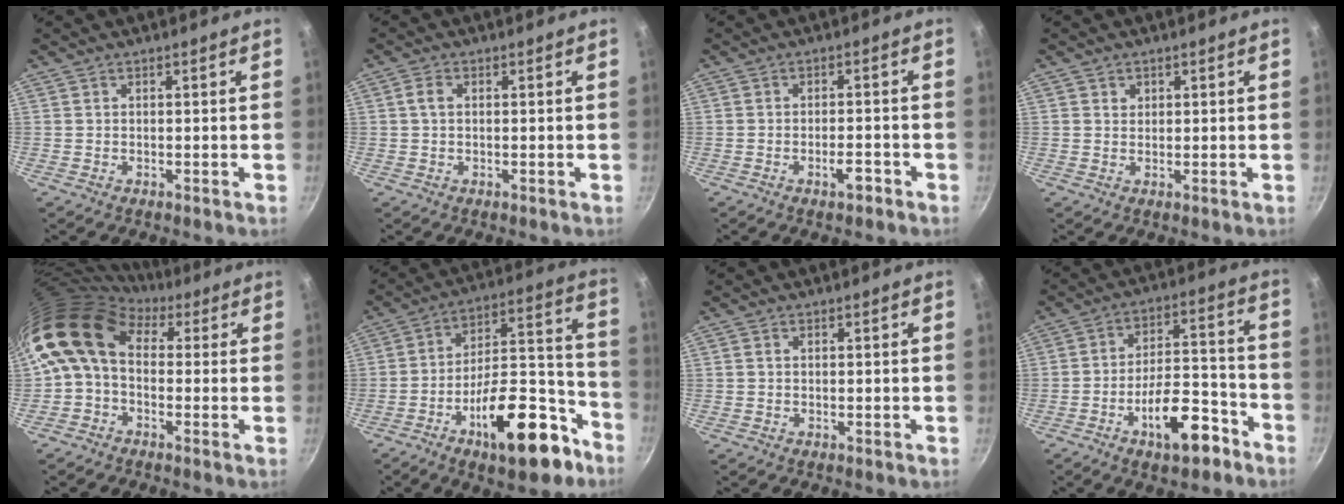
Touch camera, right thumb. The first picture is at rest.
{"total": 2.1, "force": [0.3, 1.4, 1.5], "torque": [-0.029, 0.006, 0.005]}
{"total": 3.3, "force": [-1.9, 1.2, 2.4], "torque": [-0.029, 0.016, -0.029]}
{"total": 1.5, "force": [0.6, 1.3, 0.4], "torque": [-0.001, 0.001, 0.009]}
{"total": 12.5, "force": [1.4, 9.2, 8.3], "torque": [-0.152, 0.027, -0.002]}
{"total": 21.4, "force": [-11.7, 8.8, 15.7], "torque": [-0.186, 0.093, -0.176]}
{"total": 0.6, "force": [0.2, 0.4, 0.4], "torque": [-0.007, 0.003, 0.003]}
{"total": 13.1, "force": [-7.2, 5.5, 9.4], "torque": [-0.120, 0.068, -0.106]}